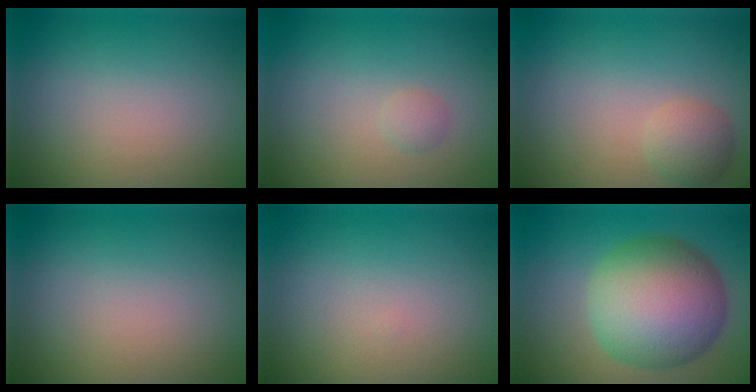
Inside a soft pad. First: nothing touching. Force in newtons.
{"total": 0.8, "press": 0.8, "slide": 0.1}
{"total": 2.3, "press": 2.3, "slide": 0.2}
{"total": 0.0}
{"total": 0.0}
{"total": 11.4, "press": 11.4, "slide": 0.3}